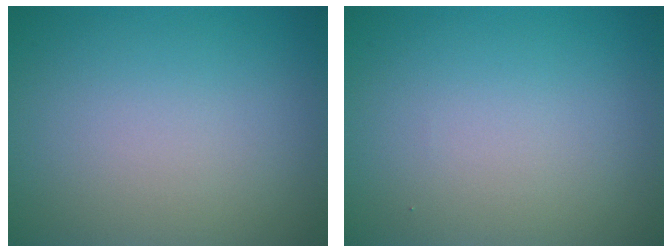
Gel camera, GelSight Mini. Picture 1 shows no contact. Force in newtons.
{"total": 0.0}